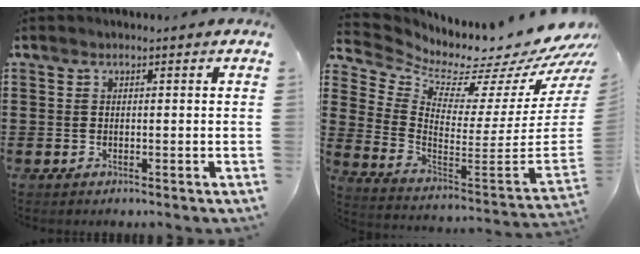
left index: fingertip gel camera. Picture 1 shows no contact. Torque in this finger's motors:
{"motor_torque": [2.04, -0.10, -0.06, -0.08]}